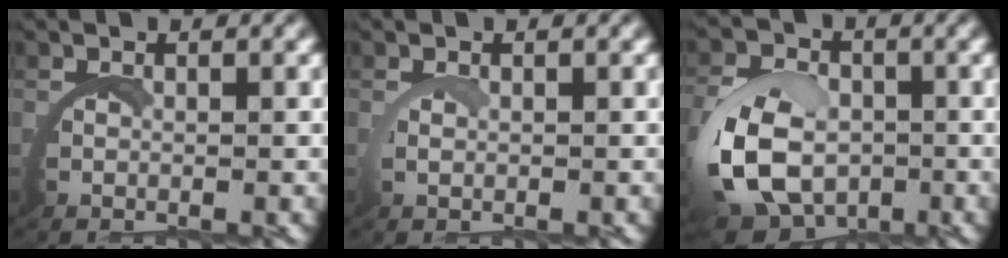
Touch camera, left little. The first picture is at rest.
{"total": 0.8, "force": [0.7, -0.1, 0.3], "torque": [-0.020, -0.004, 0.015]}
{"total": 8.9, "force": [-1.8, 7.4, 4.7], "torque": [-0.131, -0.039, -0.019]}